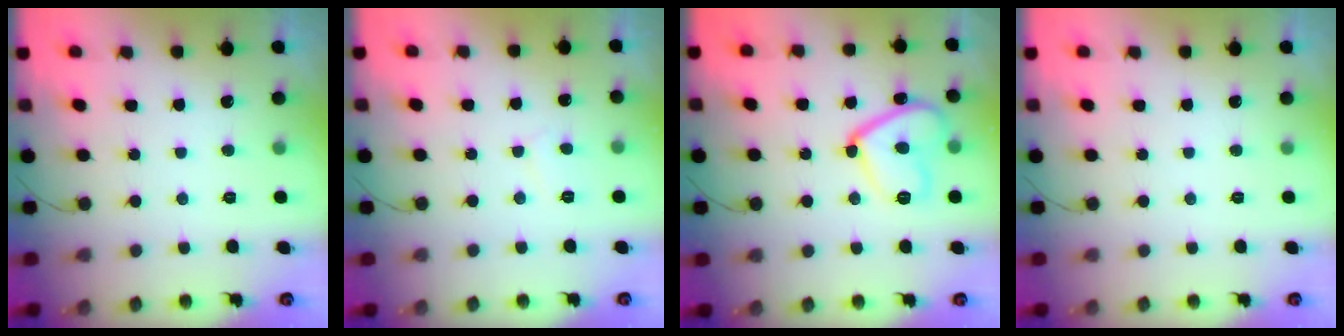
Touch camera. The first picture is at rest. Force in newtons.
{"total": 2.6, "press": 2.6, "slide": 0.2}
{"total": 13.5, "press": 13.5, "slide": 1.2}
{"total": 0.0}